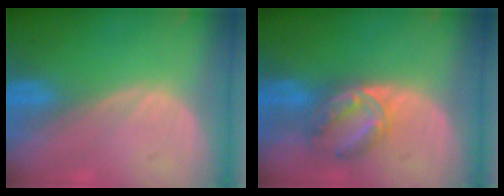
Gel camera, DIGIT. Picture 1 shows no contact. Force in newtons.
{"total": 6.7, "press": 5.9, "slide": 3.0}